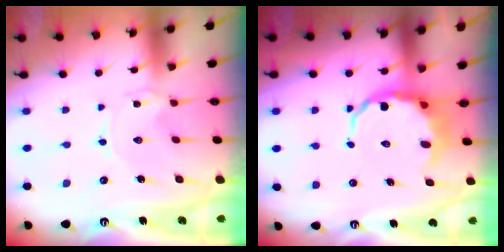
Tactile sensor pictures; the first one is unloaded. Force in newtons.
{"total": 7.0, "press": 6.5, "slide": 2.6}